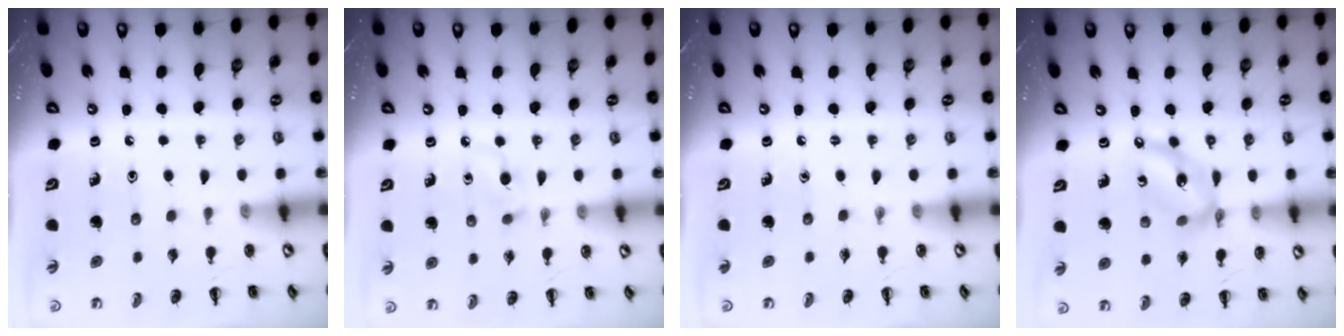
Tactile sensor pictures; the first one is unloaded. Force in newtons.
{"total": 3.4, "press": 3.2, "slide": 1.3}
{"total": 0.0}
{"total": 10.9, "press": 10.5, "slide": 2.6}